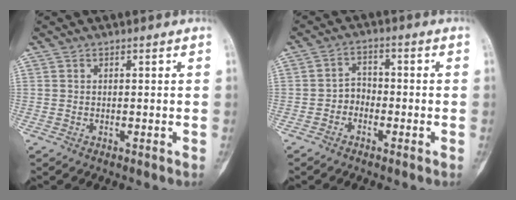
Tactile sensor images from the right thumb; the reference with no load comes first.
{"total": 3.2, "force": [-1.7, 2.5, 1.2], "torque": [0.006, 0.018, -0.042]}